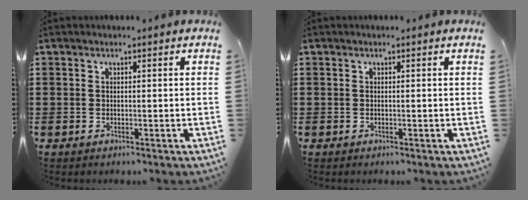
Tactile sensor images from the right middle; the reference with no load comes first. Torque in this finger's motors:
{"motor_torque": [-0.15, -0.05, -0.01, -0.01]}